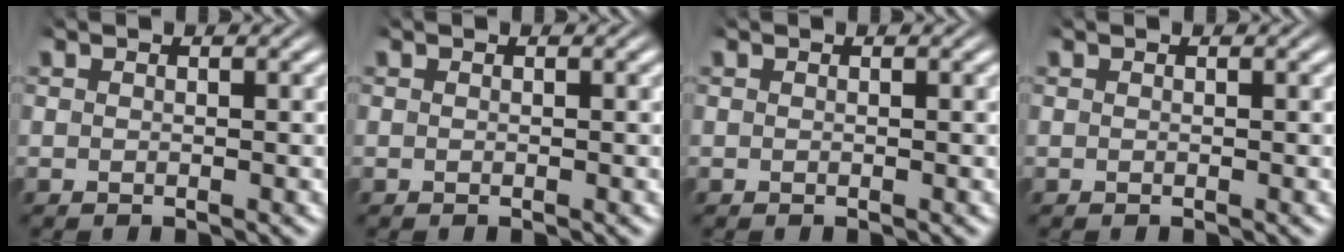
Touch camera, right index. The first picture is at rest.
{"total": 0.0}
{"total": 0.0}
{"total": 0.0}